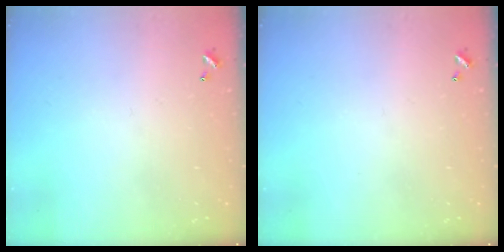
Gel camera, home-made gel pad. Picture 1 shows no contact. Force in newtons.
{"total": 0.0}